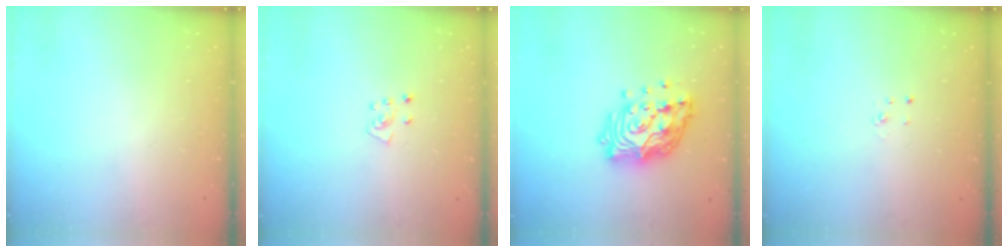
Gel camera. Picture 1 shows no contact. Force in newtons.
{"total": 5.4, "press": 5.4, "slide": 0.6}
{"total": 17.4, "press": 17.1, "slide": 3.2}
{"total": 2.0, "press": 2.0, "slide": 0.2}